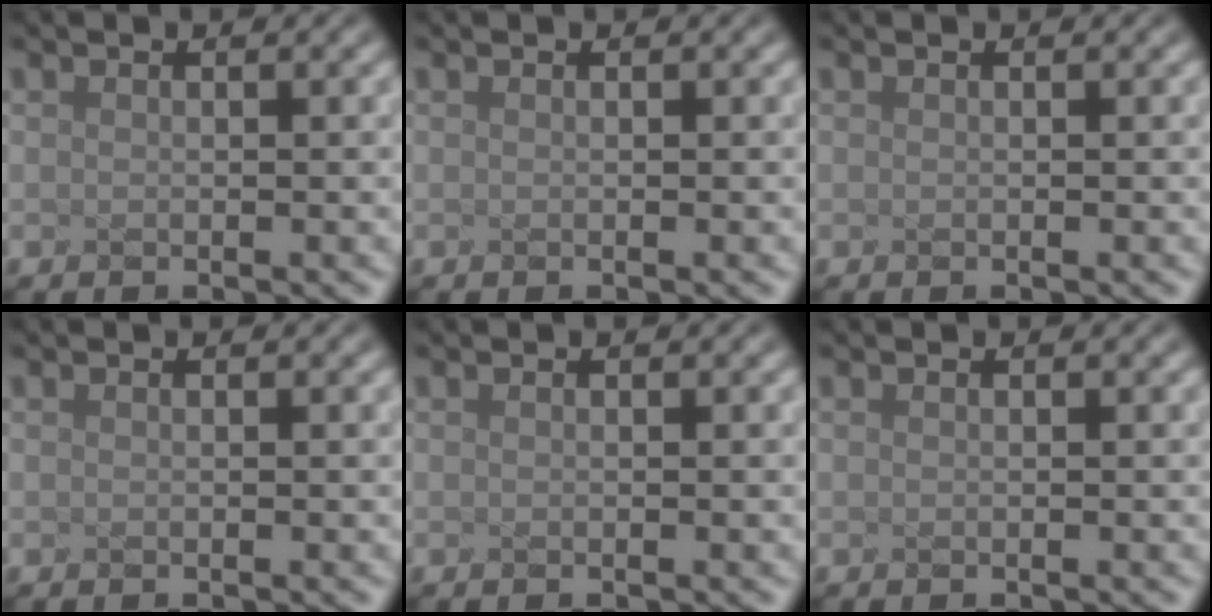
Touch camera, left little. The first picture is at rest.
{"total": 0.0}
{"total": 0.0}
{"total": 0.0}
{"total": 0.0}
{"total": 0.0}